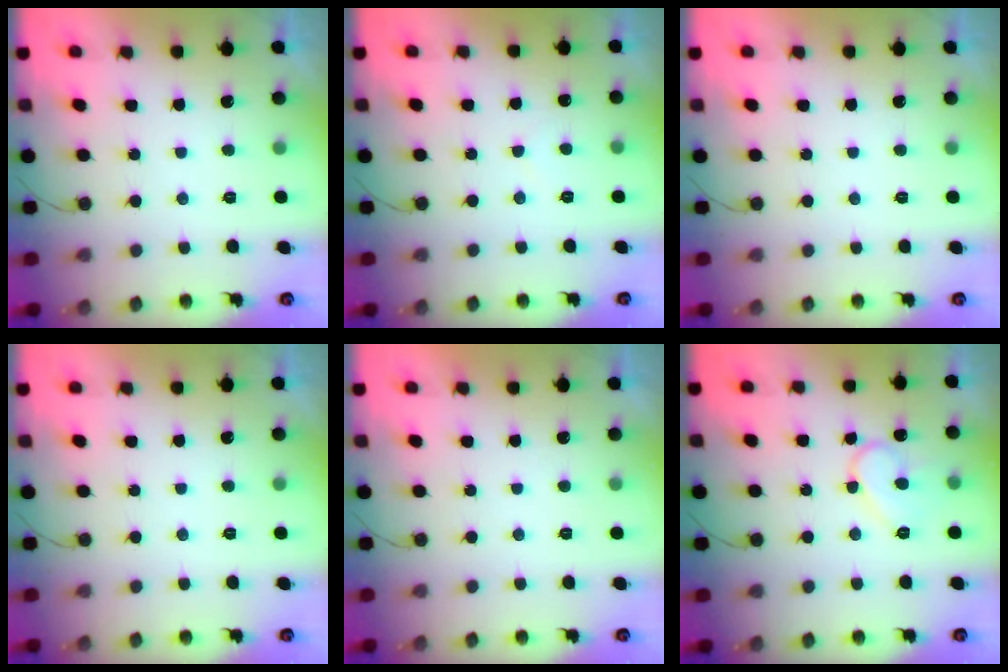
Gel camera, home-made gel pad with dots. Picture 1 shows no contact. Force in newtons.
{"total": 3.6, "press": 3.6, "slide": 0.3}
{"total": 0.0}
{"total": 0.0}
{"total": 2.0, "press": 2.0, "slide": 0.1}
{"total": 8.5, "press": 8.5, "slide": 0.7}